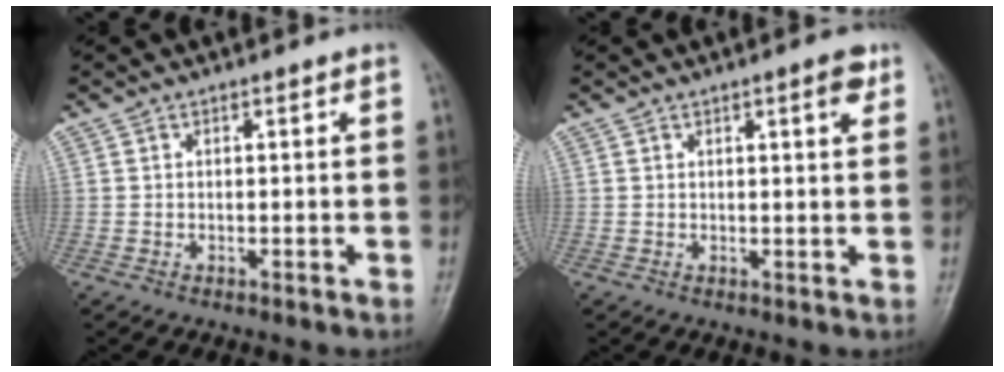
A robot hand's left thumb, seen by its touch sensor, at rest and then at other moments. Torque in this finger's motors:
{"motor_torque": [0.00, 0.09, 0.21, 0.20, 0.08]}